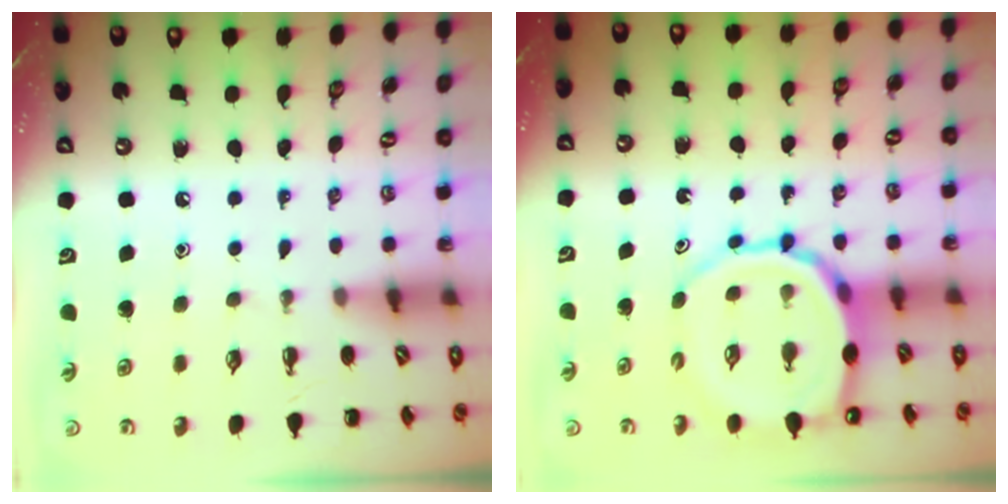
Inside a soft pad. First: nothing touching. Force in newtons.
{"total": 11.1, "press": 10.7, "slide": 3.0}